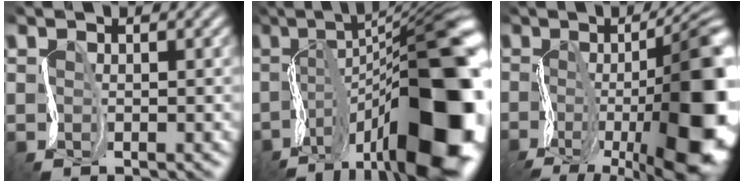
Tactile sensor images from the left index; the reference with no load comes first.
{"total": 17.8, "force": [-4.8, 6.9, 15.6], "torque": [-0.221, 0.030, -0.075]}
{"total": 16.4, "force": [-4.1, 6.8, 14.4], "torque": [-0.188, 0.009, -0.066]}